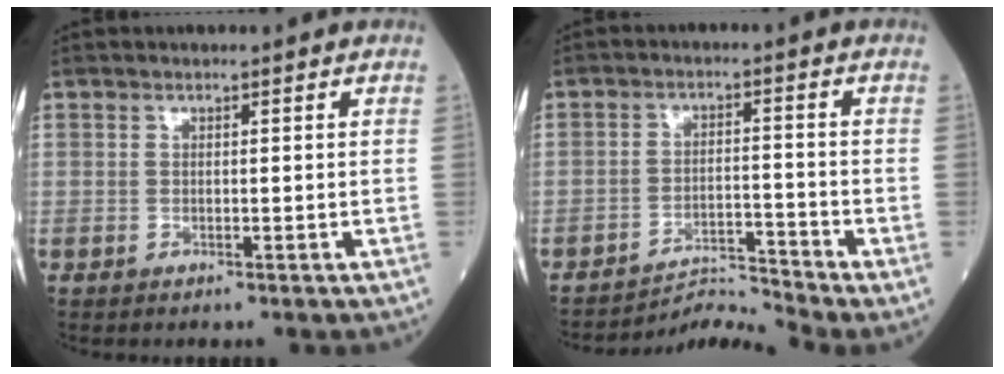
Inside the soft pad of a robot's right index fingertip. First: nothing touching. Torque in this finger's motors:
{"motor_torque": [-0.10, -0.23, 0.13, 0.00]}